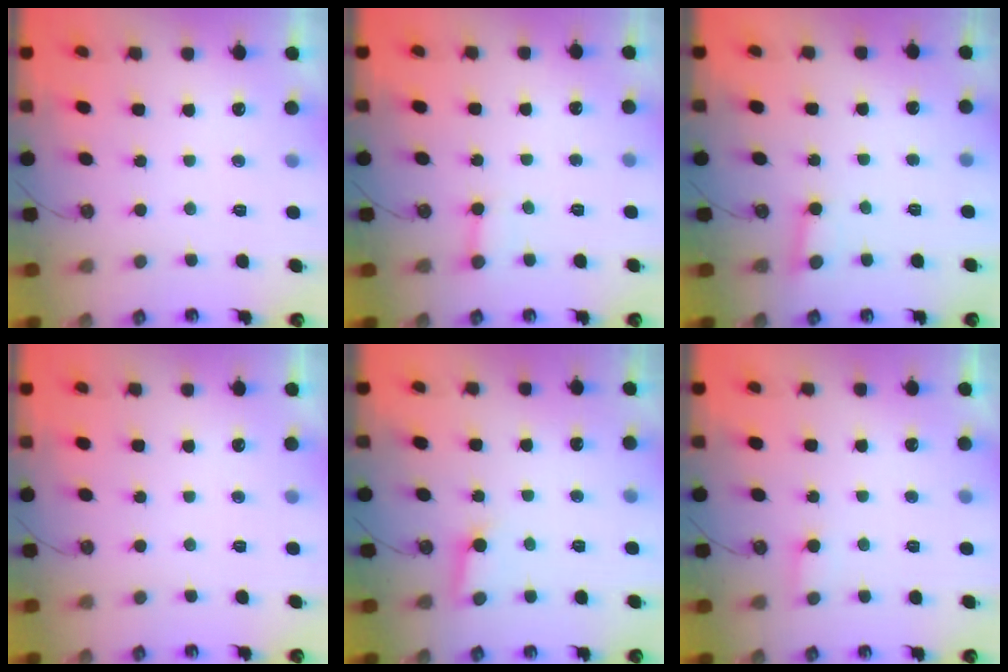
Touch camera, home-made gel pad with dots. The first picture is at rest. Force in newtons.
{"total": 2.8, "press": 2.8, "slide": 0.5}
{"total": 2.4, "press": 2.3, "slide": 0.6}
{"total": 0.0}
{"total": 3.2, "press": 3.2, "slide": 0.2}
{"total": 3.3, "press": 3.3, "slide": 0.3}